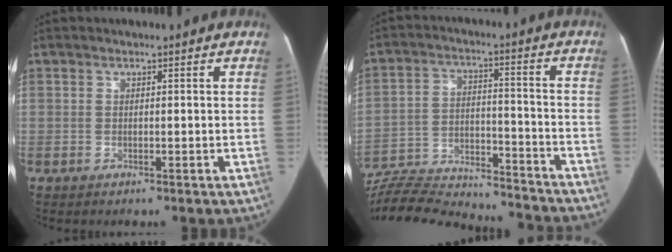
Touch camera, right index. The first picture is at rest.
{"total": 25.0, "force": [-23.3, 4.4, 8.1], "torque": [-0.159, -0.007, -0.345]}